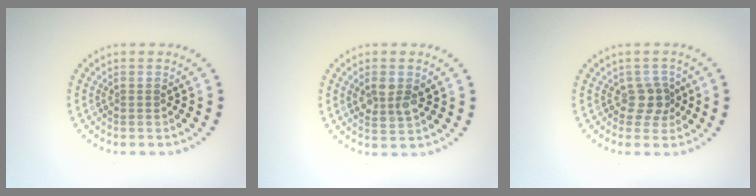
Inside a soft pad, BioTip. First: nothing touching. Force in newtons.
{"total": 2.6, "press": 2.5, "slide": 0.5}
{"total": 2.1, "press": 1.6, "slide": 1.3}